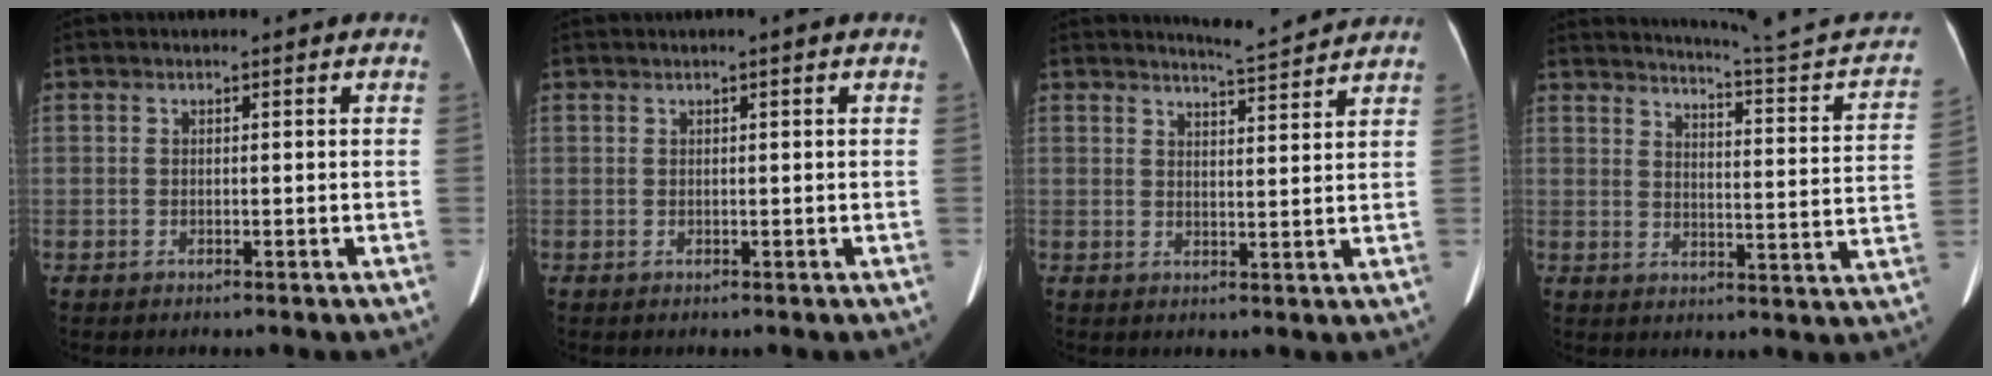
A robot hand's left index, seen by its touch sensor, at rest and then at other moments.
{"total": 0.6, "force": [0.3, -0.1, 0.6], "torque": [-0.015, 0.002, 0.010]}
{"total": 5.1, "force": [5.0, -0.8, 0.3], "torque": [-0.020, -0.008, 0.071]}
{"total": 16.9, "force": [16.0, -0.5, 5.5], "torque": [-0.077, -0.067, 0.190]}